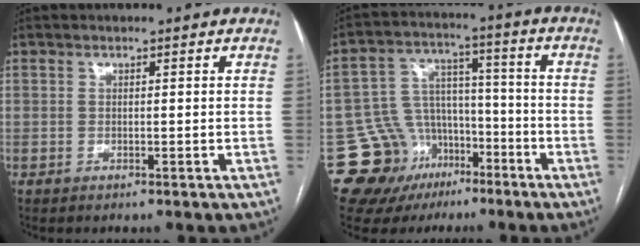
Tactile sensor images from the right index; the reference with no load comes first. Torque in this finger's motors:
{"motor_torque": [-0.28, -0.16, -0.61, -0.21]}